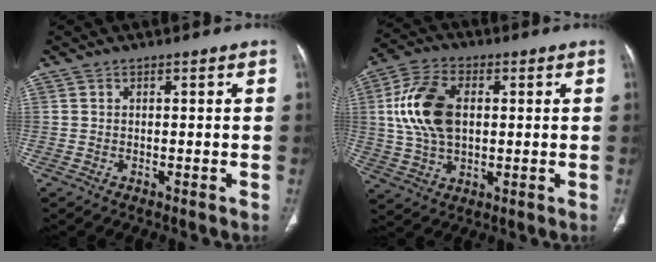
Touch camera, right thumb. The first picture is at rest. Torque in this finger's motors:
{"motor_torque": [0.89, 0.93, 0.85, 0.19, 0.17]}